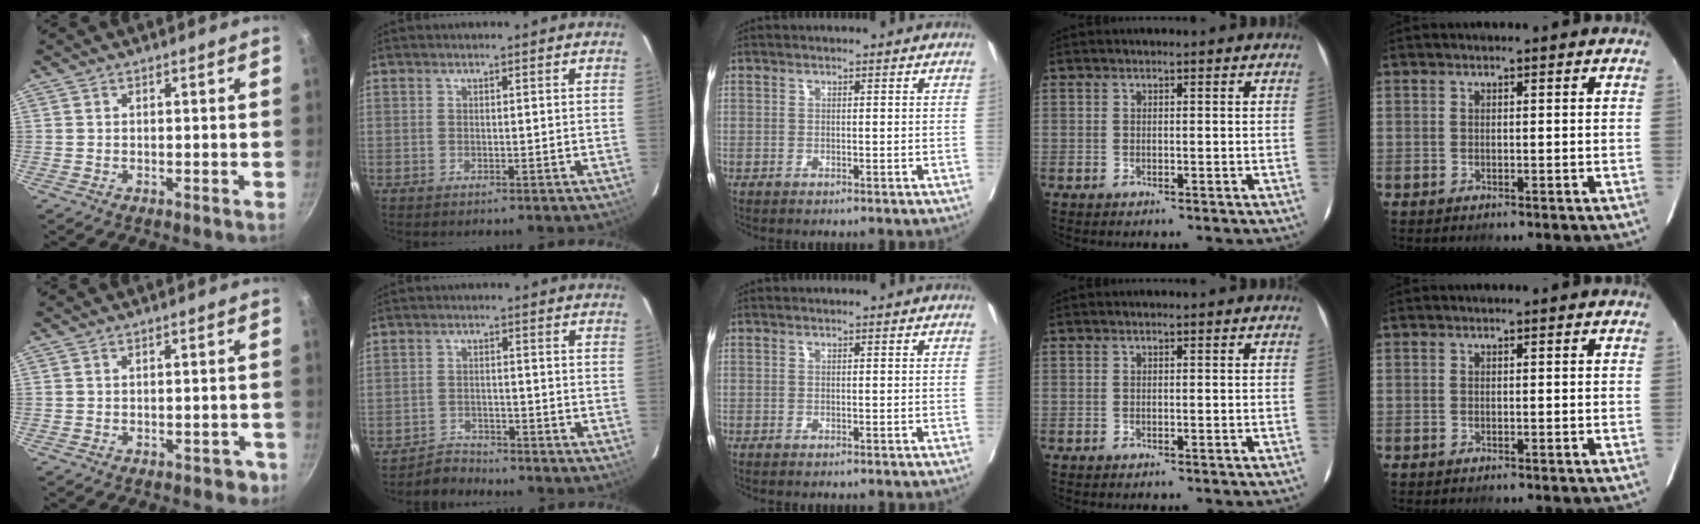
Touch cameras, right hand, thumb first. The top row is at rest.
{"thumb": {"total": 2.4, "force": [-1.4, 1.6, 1.1], "torque": [0.007, 0.028, 0.003]}, "index": {"total": 3.6, "force": [-3.4, 1.1, -0.6], "torque": [0.002, 0.010, -0.061]}}